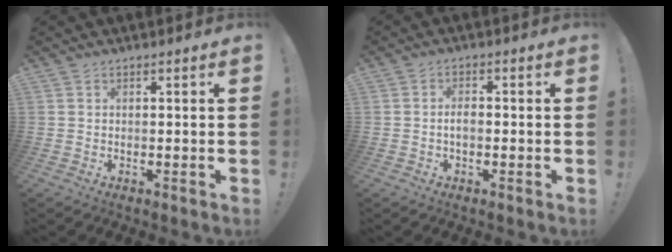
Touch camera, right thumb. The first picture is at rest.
{"total": 2.4, "force": [-0.6, 1.1, 2.0], "torque": [-0.039, 0.003, -0.014]}